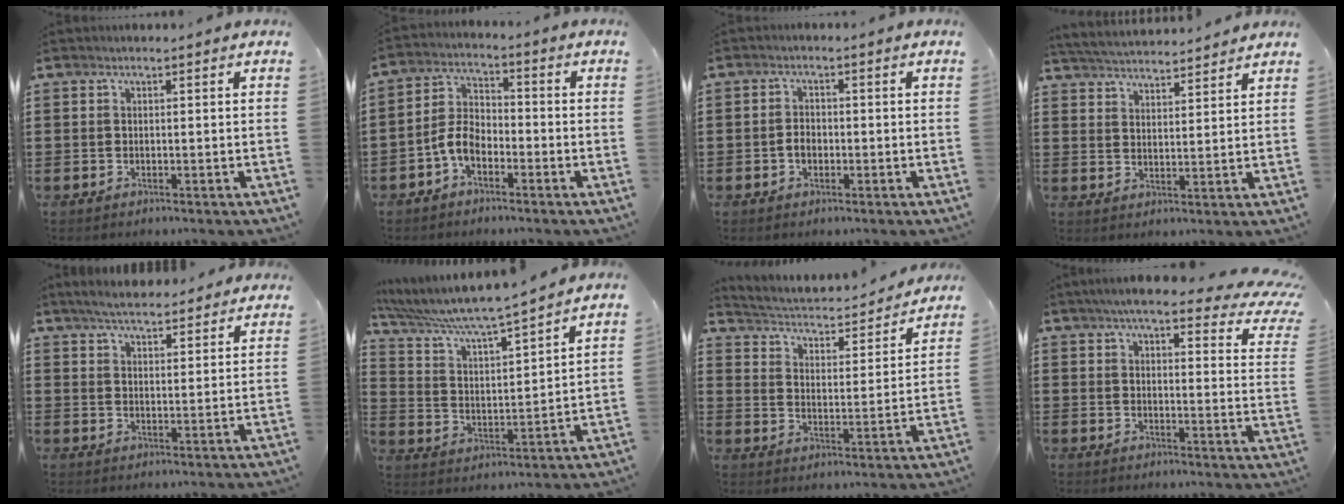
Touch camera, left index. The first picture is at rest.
{"total": 5.4, "force": [-3.0, 2.9, 3.5], "torque": [-0.089, 0.005, -0.065]}
{"total": 2.2, "force": [-0.4, 1.5, 1.6], "torque": [-0.040, 0.001, -0.012]}
{"total": 4.0, "force": [4.0, -0.1, 0.3], "torque": [-0.023, -0.022, 0.069]}
{"total": 5.2, "force": [5.0, 0.6, 1.3], "torque": [-0.042, -0.013, 0.093]}
{"total": 7.0, "force": [6.4, -0.5, 2.7], "torque": [-0.081, -0.048, 0.105]}
{"total": 2.4, "force": [2.2, 0.4, 0.7], "torque": [-0.033, -0.029, 0.027]}
{"total": 7.0, "force": [5.5, 0.9, 4.3], "torque": [-0.087, -0.025, 0.090]}